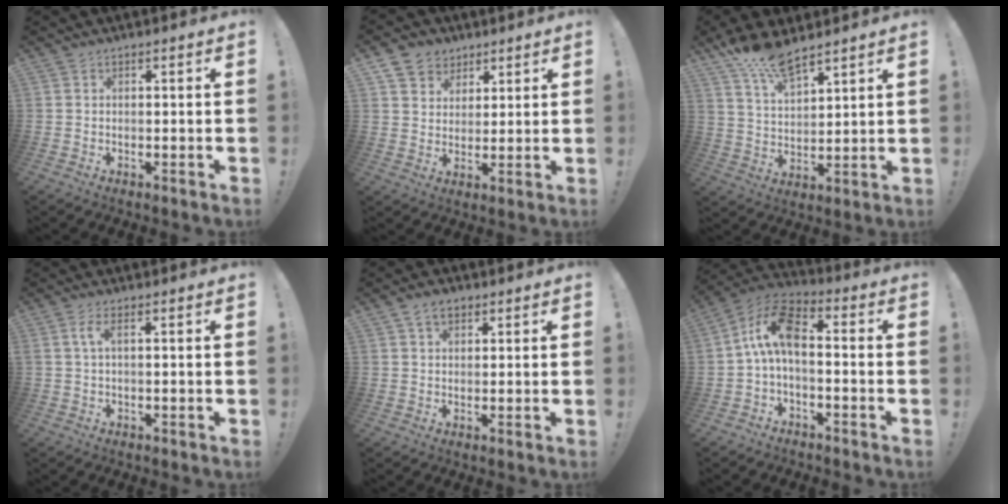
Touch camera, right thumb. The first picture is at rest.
{"total": 7.5, "force": [4.2, 6.1, 0.9], "torque": [-0.020, -0.026, 0.086]}
{"total": 11.2, "force": [9.4, 3.2, 5.2], "torque": [-0.104, -0.054, 0.176]}
{"total": 3.4, "force": [0.9, 0.8, 3.2], "torque": [-0.057, 0.000, 0.015]}
{"total": 4.5, "force": [2.4, 2.9, 2.5], "torque": [-0.043, -0.002, 0.043]}
{"total": 11.0, "force": [0.6, 5.6, 9.5], "torque": [-0.178, 0.016, 0.017]}